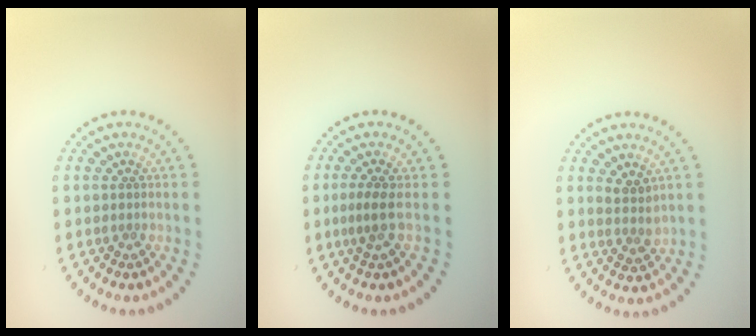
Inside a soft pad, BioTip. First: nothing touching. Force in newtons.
{"total": 1.8, "press": 1.3, "slide": 1.3}
{"total": 1.9, "press": 1.6, "slide": 1.0}